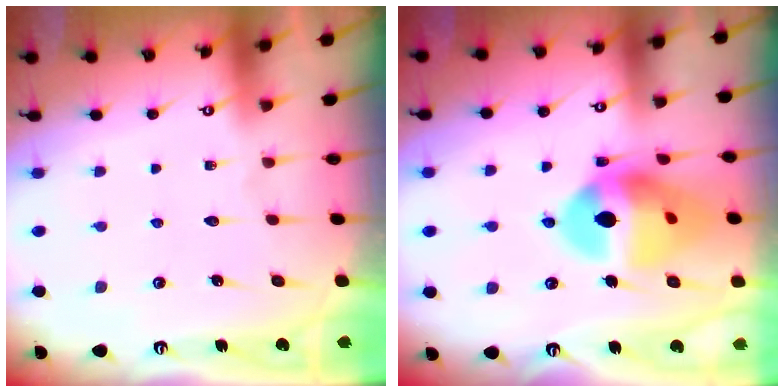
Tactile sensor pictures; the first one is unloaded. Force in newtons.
{"total": 17.7, "press": 17.6, "slide": 1.8}